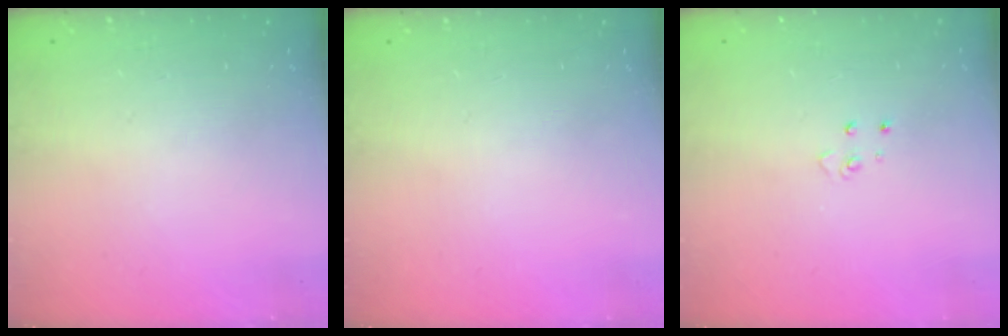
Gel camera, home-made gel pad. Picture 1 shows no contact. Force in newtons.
{"total": 0.0}
{"total": 3.4, "press": 3.4, "slide": 0.3}